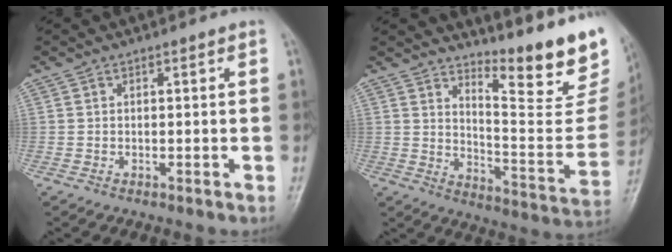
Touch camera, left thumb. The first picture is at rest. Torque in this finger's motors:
{"motor_torque": [0.85, -0.75, -0.07, -0.69, 0.13]}